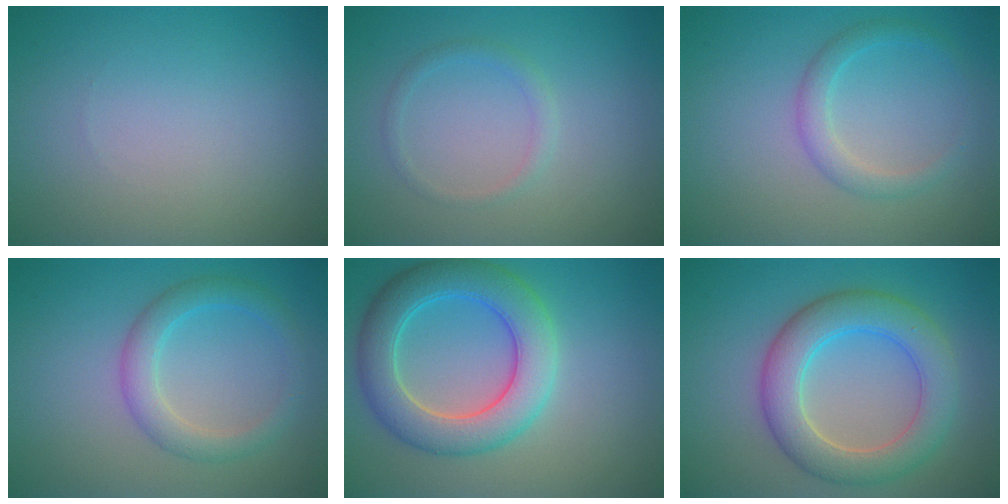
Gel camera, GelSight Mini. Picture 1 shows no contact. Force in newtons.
{"total": 1.3, "press": 1.3, "slide": 0.2}
{"total": 2.1, "press": 2.1, "slide": 0.1}
{"total": 3.1, "press": 3.1, "slide": 0.0}
{"total": 6.9, "press": 6.9, "slide": 0.5}
{"total": 6.2, "press": 6.2, "slide": 0.5}